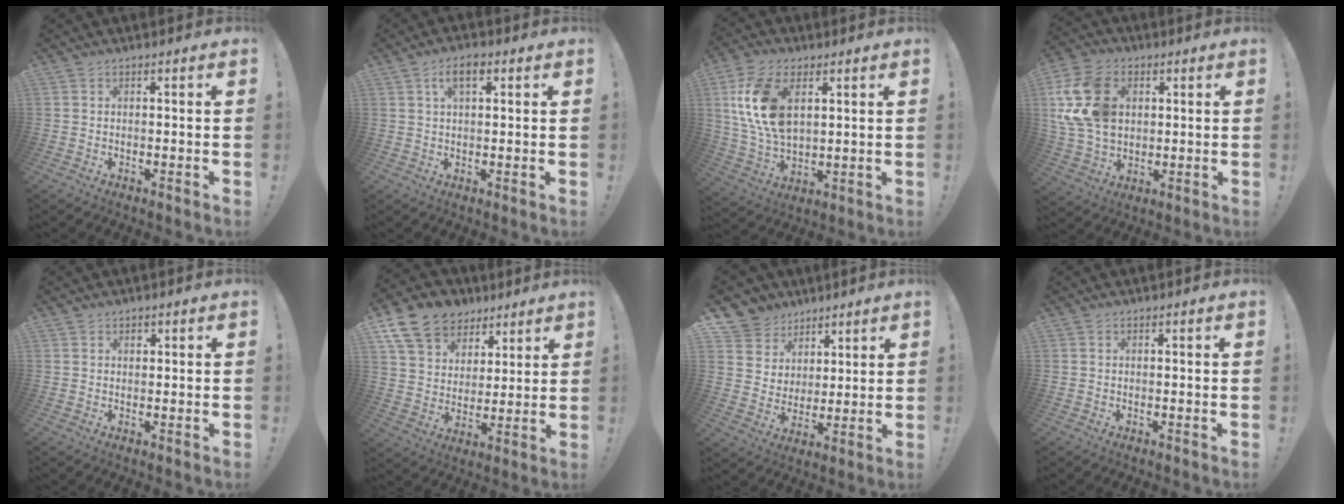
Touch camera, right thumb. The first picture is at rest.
{"total": 5.4, "force": [2.3, 2.5, 4.2], "torque": [-0.067, 0.001, 0.038]}
{"total": 15.9, "force": [5.0, 9.7, 11.6], "torque": [-0.232, -0.010, 0.094]}
{"total": 18.0, "force": [4.3, 13.4, 11.2], "torque": [-0.210, -0.009, 0.086]}
{"total": 1.0, "force": [0.5, 0.9, 0.1], "torque": [0.000, 0.000, 0.008]}
{"total": 13.8, "force": [8.5, 9.8, 4.6], "torque": [-0.084, -0.048, 0.167]}
{"total": 9.1, "force": [4.9, 7.6, 1.1], "torque": [-0.020, -0.042, 0.103]}
{"total": 0.0}